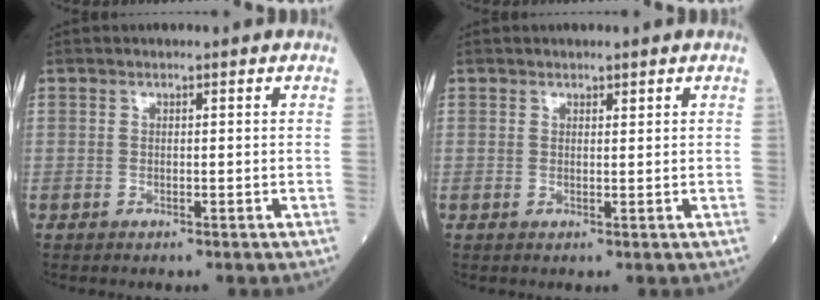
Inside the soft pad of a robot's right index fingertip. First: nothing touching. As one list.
[{"total": 0.6, "force": [0.5, 0.1, 0.2], "torque": [-0.006, -0.002, 0.008]}]